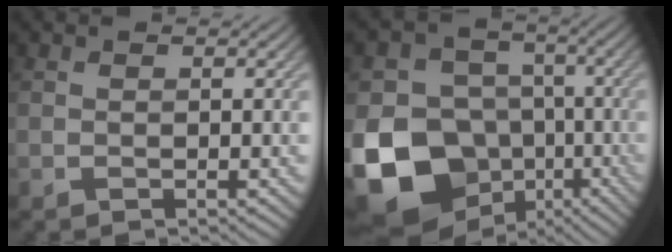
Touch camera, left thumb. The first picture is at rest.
{"total": 18.2, "force": [-7.2, 14.7, 8.0], "torque": [-0.207, -0.042, -0.121]}